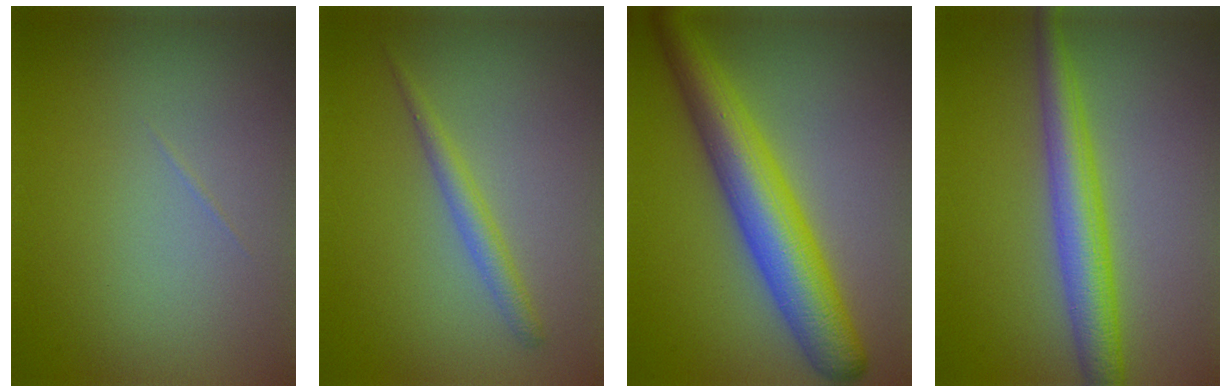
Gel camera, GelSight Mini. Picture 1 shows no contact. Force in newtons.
{"total": 1.8, "press": 1.8, "slide": 0.1}
{"total": 7.9, "press": 7.9, "slide": 0.1}
{"total": 4.5, "press": 4.5, "slide": 0.1}